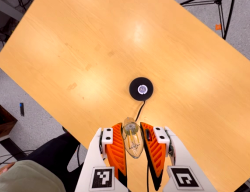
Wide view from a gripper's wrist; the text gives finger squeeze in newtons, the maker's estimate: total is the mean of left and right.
{"total": 21.1, "left": 23.2, "right": 19.0}